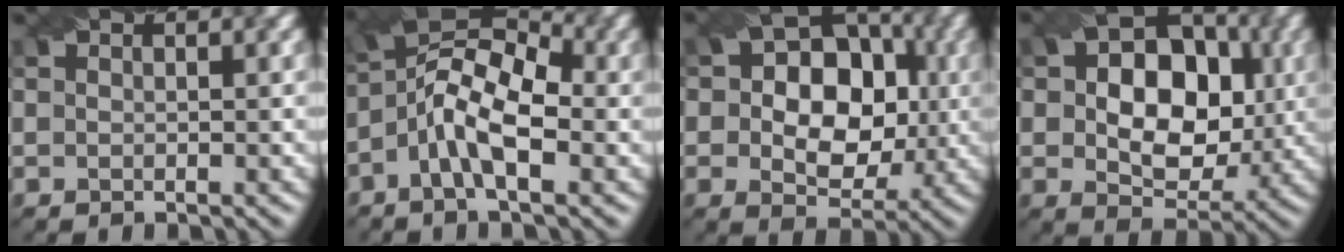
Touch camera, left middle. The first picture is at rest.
{"total": 7.6, "force": [-1.5, 3.1, 6.7], "torque": [-0.128, 0.025, -0.040]}
{"total": 10.1, "force": [0.6, 7.6, 6.6], "torque": [-0.077, 0.012, 0.002]}
{"total": 10.4, "force": [0.7, 7.4, 7.3], "torque": [-0.109, -0.002, 0.011]}